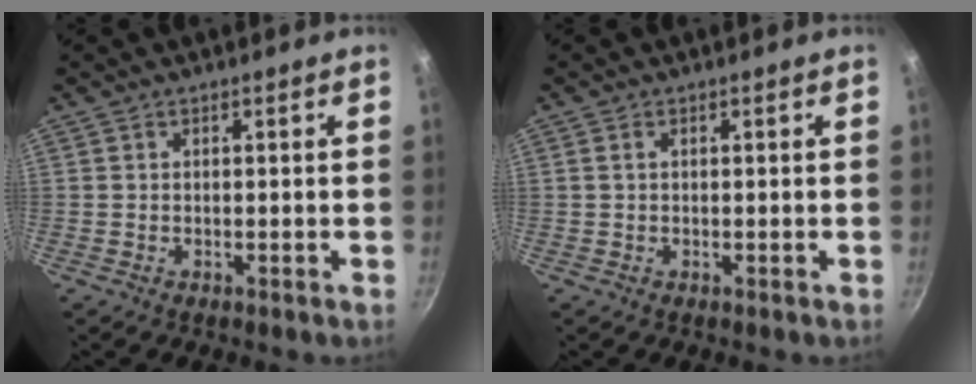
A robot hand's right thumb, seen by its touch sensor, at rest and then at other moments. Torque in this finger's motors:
{"motor_torque": [-0.39, 0.36, -0.07, -0.07, 0.05]}